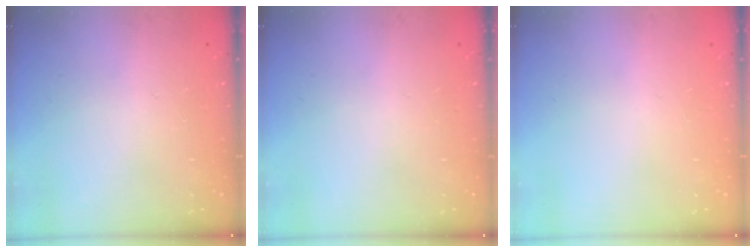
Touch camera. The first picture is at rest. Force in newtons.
{"total": 0.0}
{"total": 0.0}